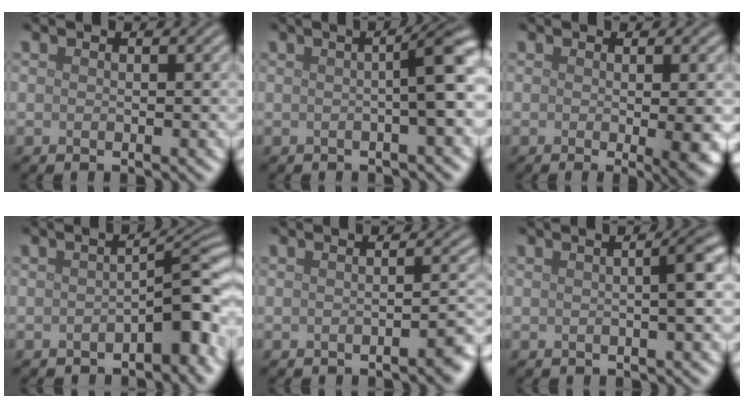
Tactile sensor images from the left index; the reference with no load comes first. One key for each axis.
{"total": 4.6, "fx": 0.1, "fy": 0.8, "fz": 4.5, "tx": -0.054, "ty": 0.012, "tz": -0.003}
{"total": 4.5, "fx": -0.6, "fy": 1.0, "fz": 4.3, "tx": -0.055, "ty": -0.011, "tz": -0.005}
{"total": 4.9, "fx": -1.9, "fy": 1.9, "fz": 4.1, "tx": -0.045, "ty": 0.014, "tz": -0.031}
{"total": 1.9, "fx": -1.1, "fy": 0.4, "fz": 1.5, "tx": -0.017, "ty": 0.003, "tz": -0.017}
{"total": 2.9, "fx": 0.1, "fy": 0.6, "fz": 2.8, "tx": -0.035, "ty": 0.009, "tz": -0.003}